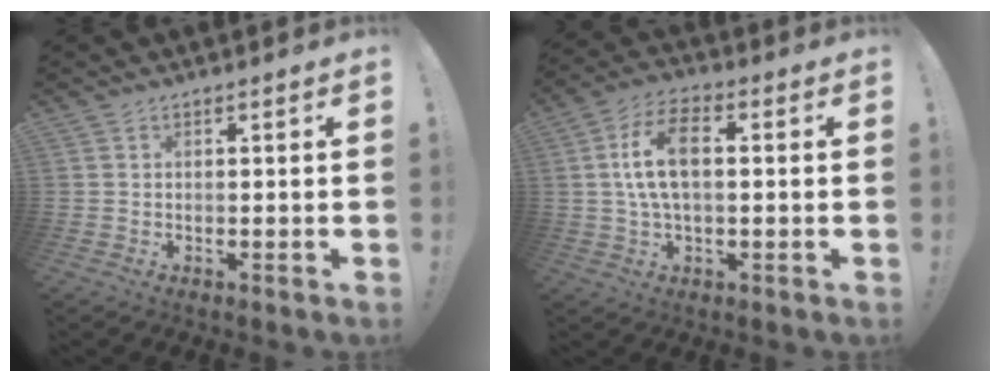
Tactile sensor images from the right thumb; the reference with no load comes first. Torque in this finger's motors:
{"motor_torque": [0.02, 0.86, 0.32, 0.55, 0.31]}